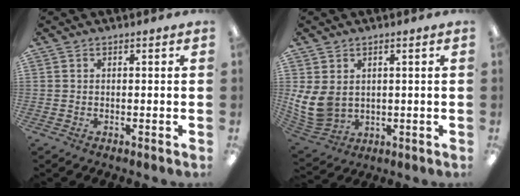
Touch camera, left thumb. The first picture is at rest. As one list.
[{"total": 9.1, "force": [1.7, 6.8, 5.7], "torque": [-0.136, -0.009, 0.037]}]